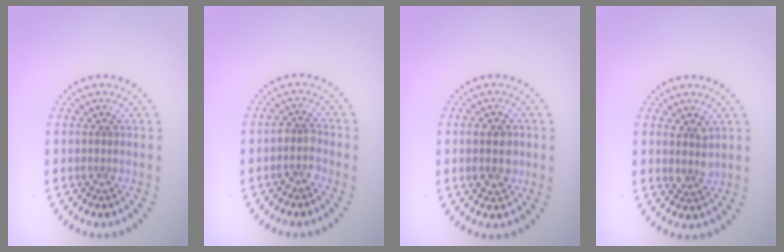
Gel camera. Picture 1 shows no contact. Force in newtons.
{"total": 1.6, "press": 1.5, "slide": 0.7}
{"total": 3.0, "press": 3.0, "slide": 0.1}
{"total": 1.8, "press": 1.5, "slide": 0.9}